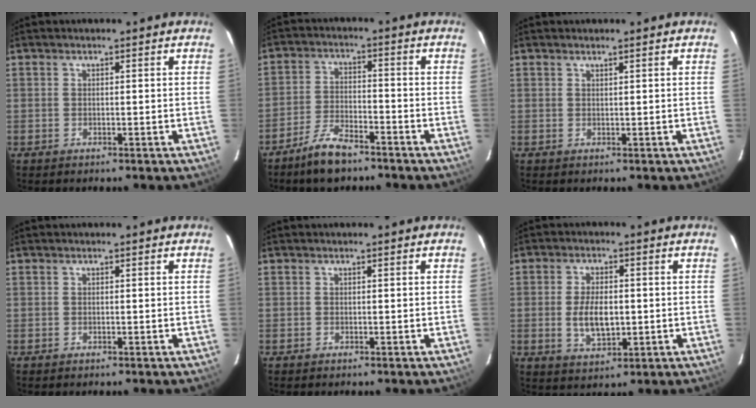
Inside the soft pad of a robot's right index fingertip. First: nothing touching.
{"total": 7.5, "force": [-5.9, 2.4, 3.9], "torque": [-0.094, 0.000, -0.111]}
{"total": 0.7, "force": [0.6, -0.2, 0.3], "torque": [-0.010, -0.005, 0.008]}
{"total": 0.0}
{"total": 0.0}
{"total": 7.1, "force": [-0.5, 3.5, 6.2], "torque": [-0.120, -0.004, -0.005]}